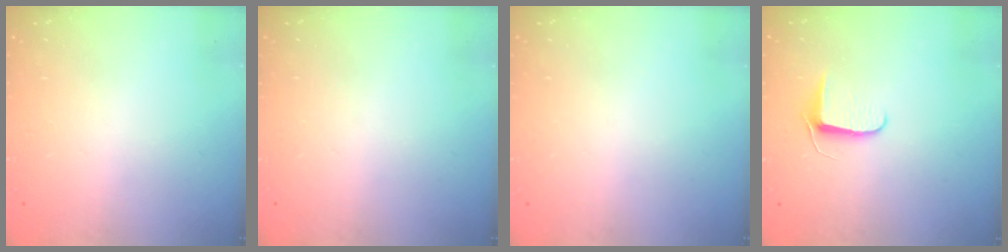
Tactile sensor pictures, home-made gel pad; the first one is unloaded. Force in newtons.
{"total": 0.0}
{"total": 0.0}
{"total": 6.4, "press": 6.3, "slide": 0.8}